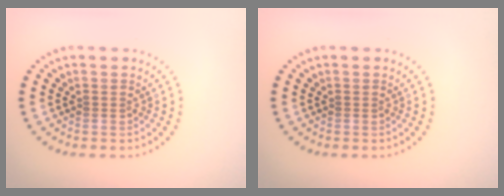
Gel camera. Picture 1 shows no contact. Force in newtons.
{"total": 0.0}